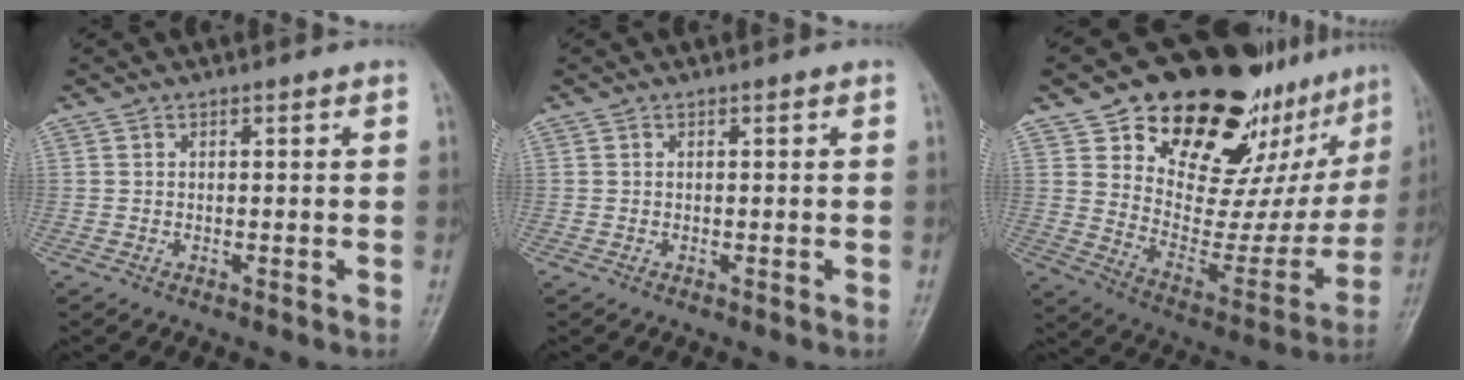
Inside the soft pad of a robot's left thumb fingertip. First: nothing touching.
{"total": 0.0}
{"total": 29.7, "force": [18.8, 14.8, 17.6], "torque": [-0.205, -0.078, 0.282]}